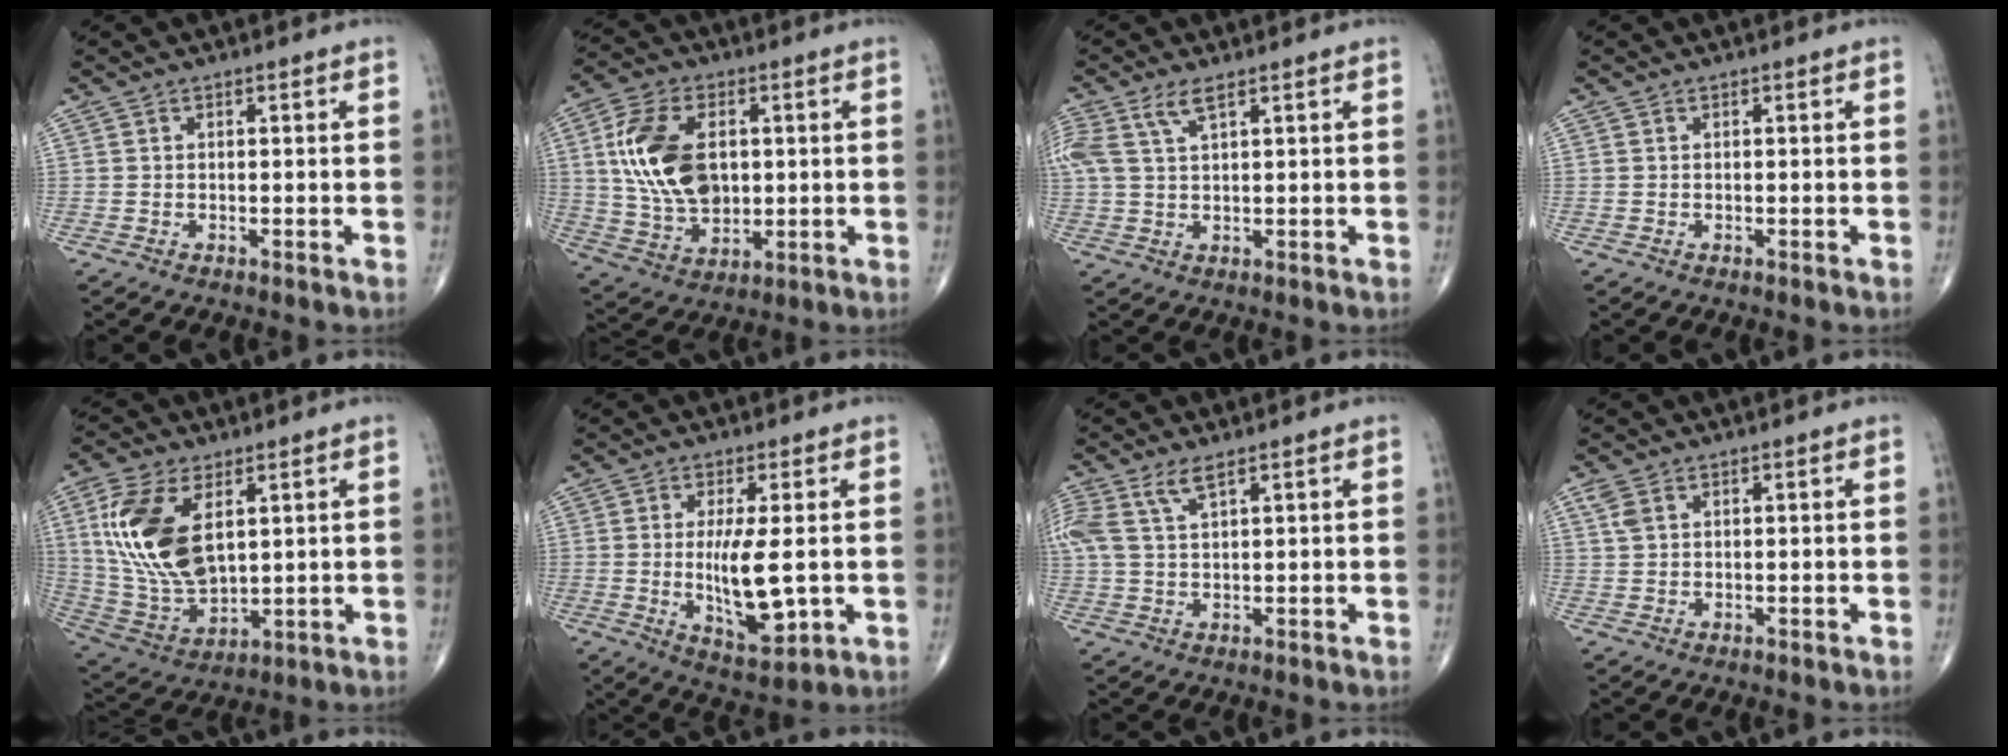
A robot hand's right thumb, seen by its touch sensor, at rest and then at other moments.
{"total": 15.9, "force": [2.5, 10.0, 12.1], "torque": [-0.218, -0.005, 0.052]}
{"total": 5.8, "force": [3.0, 1.7, 4.7], "torque": [-0.132, 0.009, 0.068]}
{"total": 0.0}
{"total": 17.6, "force": [4.9, 9.6, 14.0], "torque": [-0.279, -0.021, 0.105]}
{"total": 10.4, "force": [-0.2, 3.1, 9.9], "torque": [-0.174, -0.026, 0.006]}
{"total": 6.2, "force": [3.3, 2.0, 4.8], "torque": [-0.135, 0.008, 0.074]}
{"total": 2.4, "force": [1.2, 1.3, 1.6], "torque": [-0.040, 0.009, 0.032]}